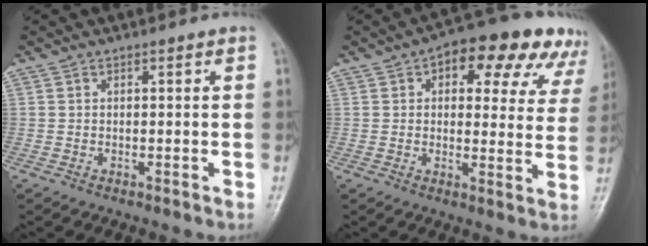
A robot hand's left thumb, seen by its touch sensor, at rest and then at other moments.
{"total": 17.1, "force": [9.2, 8.8, 11.4], "torque": [-0.094, -0.003, 0.107]}